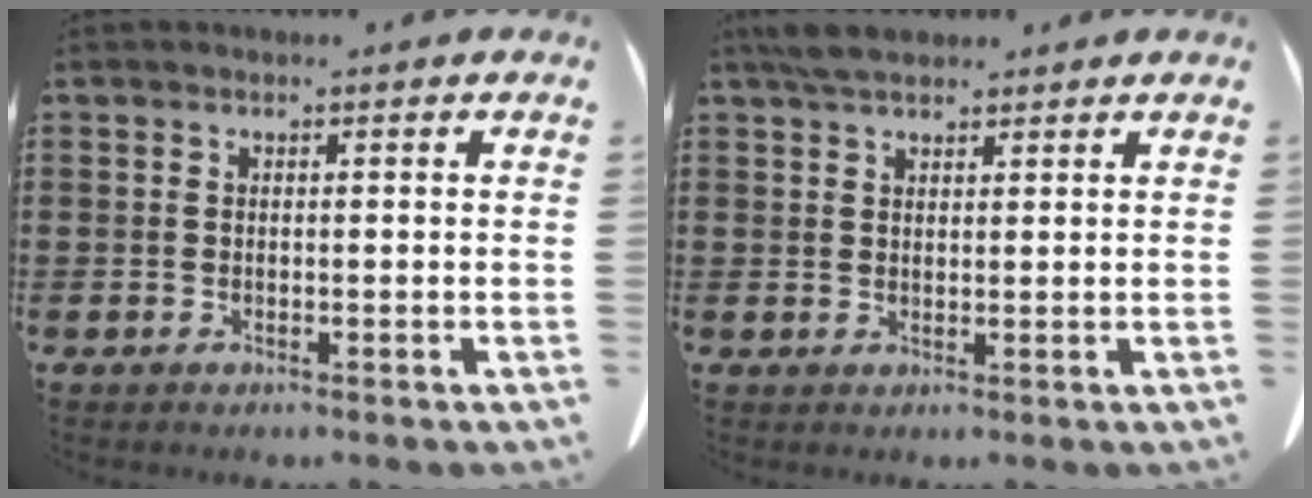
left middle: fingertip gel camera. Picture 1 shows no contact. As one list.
[{"total": 3.7, "force": [3.1, 1.1, 1.6], "torque": [-0.040, 0.000, 0.061]}]